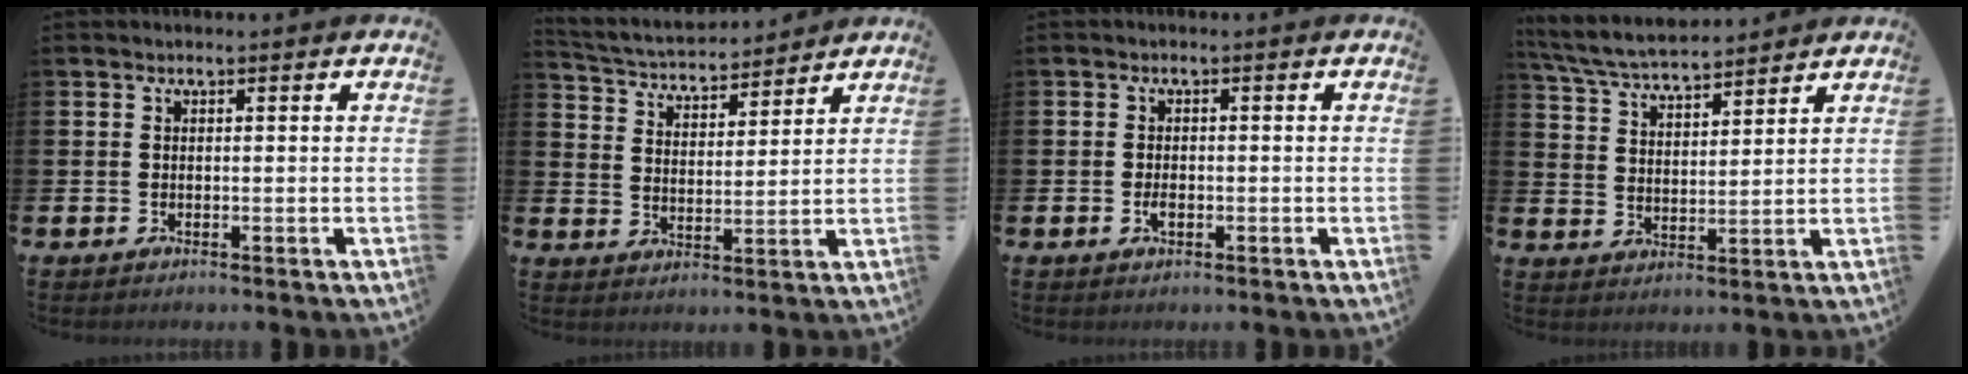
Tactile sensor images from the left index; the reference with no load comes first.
{"total": 4.2, "force": [4.1, 1.0, 0.2], "torque": [-0.034, -0.031, 0.068]}
{"total": 1.5, "force": [-0.5, 0.8, 1.2], "torque": [-0.018, -0.001, -0.010]}
{"total": 5.9, "force": [5.8, 0.7, 1.1], "torque": [-0.053, -0.028, 0.104]}